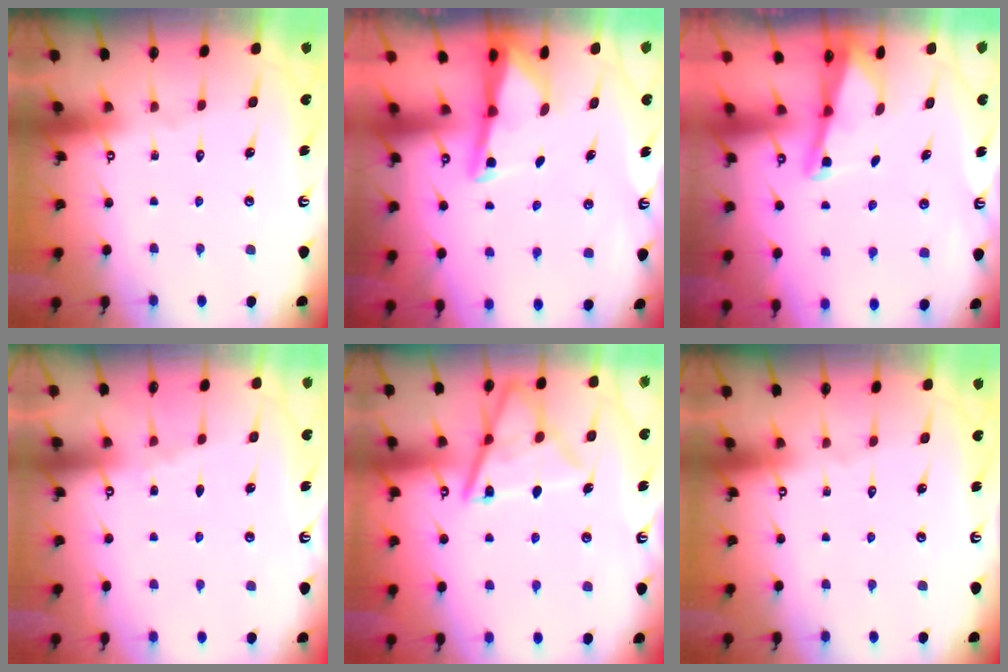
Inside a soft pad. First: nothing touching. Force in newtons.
{"total": 3.0, "press": 3.0, "slide": 0.3}
{"total": 2.2, "press": 2.2, "slide": 0.3}
{"total": 2.7, "press": 2.6, "slide": 0.5}
{"total": 14.4, "press": 14.3, "slide": 1.5}
{"total": 0.0}